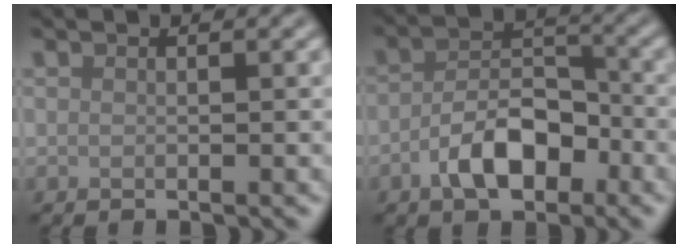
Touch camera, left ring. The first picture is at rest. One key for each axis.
{"total": 5.3, "fx": -2.5, "fy": 2.8, "fz": 3.7, "tx": -0.063, "ty": 0.010, "tz": -0.049}